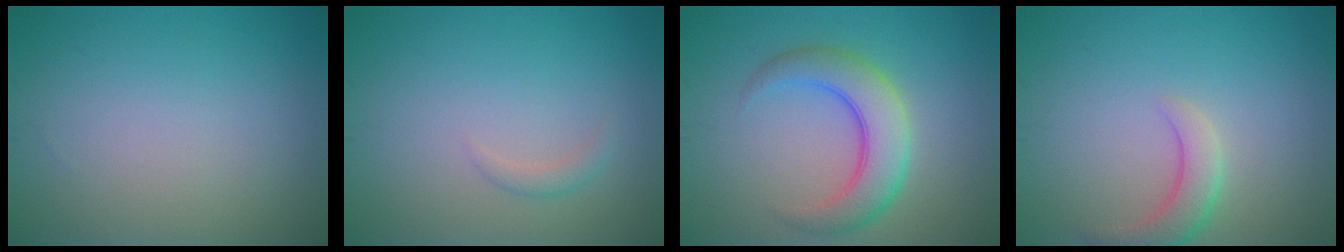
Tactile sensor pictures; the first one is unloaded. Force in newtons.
{"total": 1.0, "press": 1.0, "slide": 0.0}
{"total": 5.3, "press": 5.3, "slide": 0.1}
{"total": 2.9, "press": 2.8, "slide": 0.3}